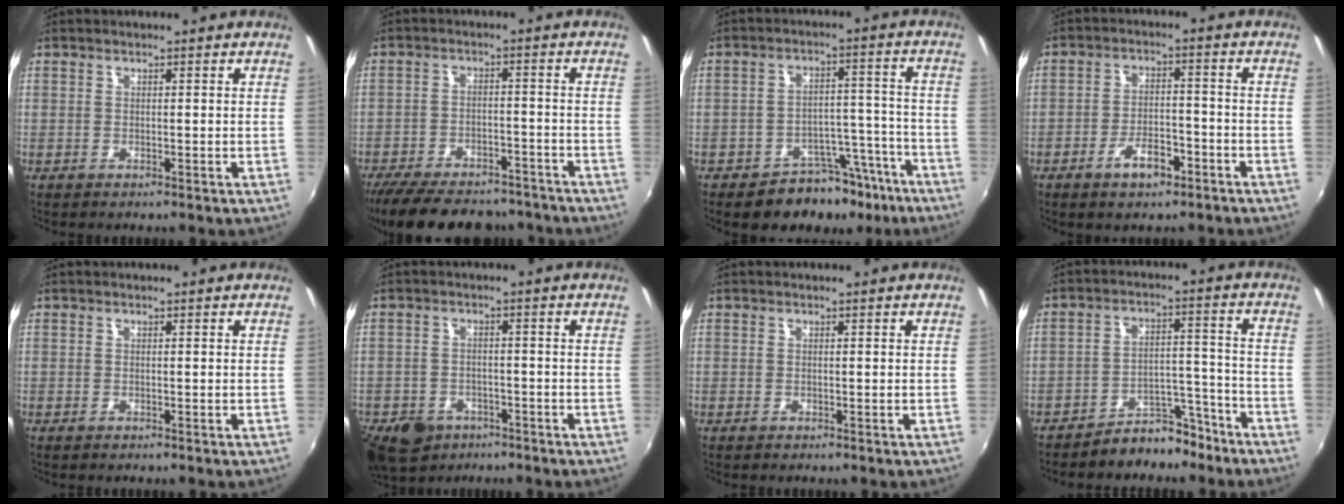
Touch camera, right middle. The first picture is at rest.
{"total": 20.3, "force": [-16.7, 7.4, 8.7], "torque": [-0.188, -0.011, -0.235]}
{"total": 11.2, "force": [-8.4, 6.5, 3.5], "torque": [-0.052, 0.031, -0.097]}
{"total": 6.4, "force": [-4.0, 2.9, 4.0], "torque": [-0.079, 0.005, -0.058]}
{"total": 0.0}
{"total": 10.4, "force": [-6.6, 6.9, 4.1], "torque": [-0.112, -0.008, -0.100]}
{"total": 0.0}
{"total": 8.4, "force": [-7.2, 3.7, 2.1], "torque": [-0.035, 0.034, -0.096]}